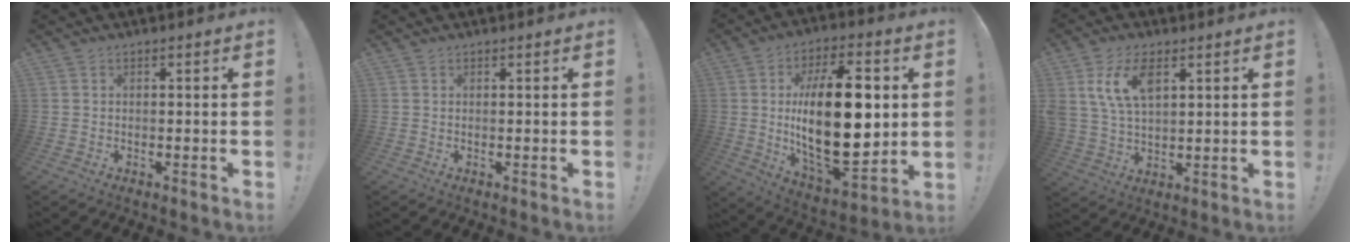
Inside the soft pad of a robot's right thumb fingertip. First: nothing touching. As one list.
[{"total": 0.0}, {"total": 28.5, "force": [2.4, 13.3, 25.0], "torque": [-0.448, -0.019, 0.042]}, {"total": 11.0, "force": [4.7, 6.3, 7.7], "torque": [-0.144, -0.007, 0.085]}]